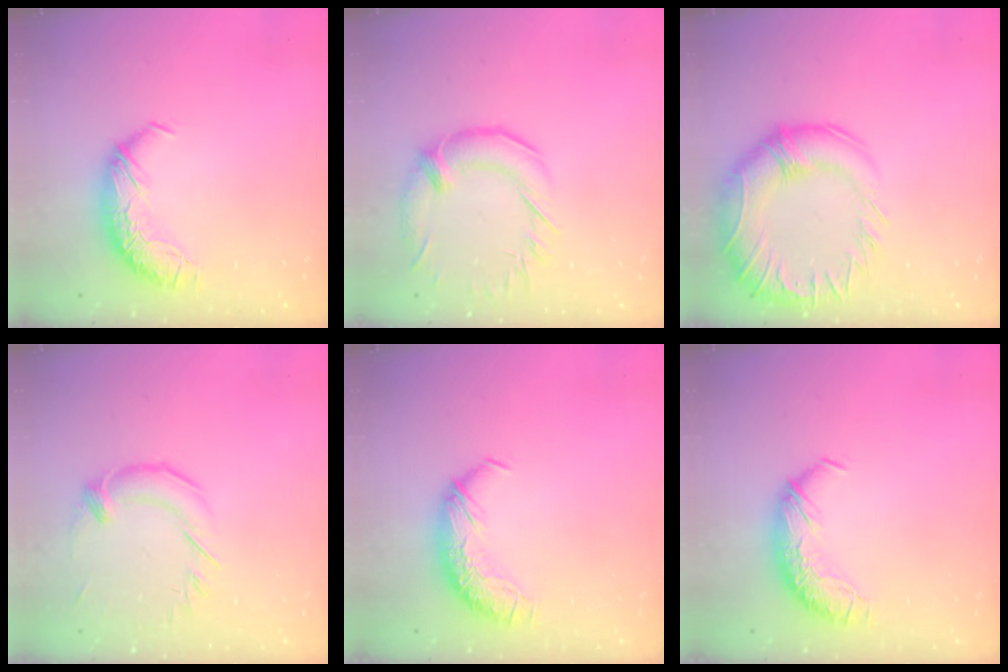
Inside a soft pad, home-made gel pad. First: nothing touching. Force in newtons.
{"total": 2.8, "press": 1.9, "slide": 2.0}
{"total": 10.3, "press": 9.2, "slide": 4.7}
{"total": 1.6, "press": 1.6, "slide": 0.3}
{"total": 0.0}
{"total": 0.0}